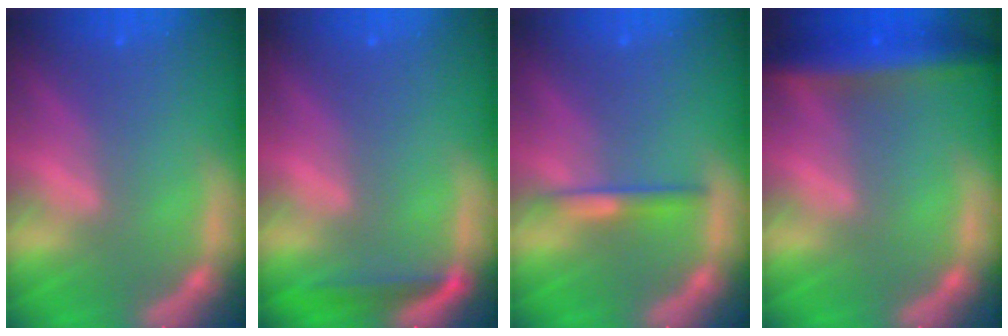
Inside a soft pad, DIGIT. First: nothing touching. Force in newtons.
{"total": 2.5}
{"total": 2.0}
{"total": 6.5}